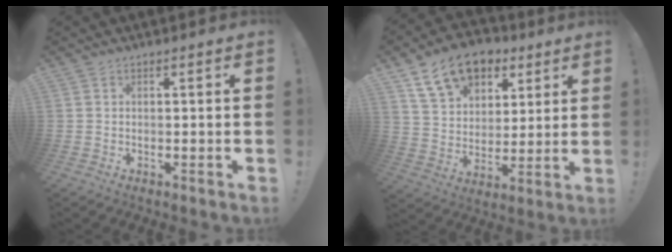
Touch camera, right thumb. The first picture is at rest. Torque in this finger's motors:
{"motor_torque": [0.22, 1.13, 0.46, -0.13, 0.22]}